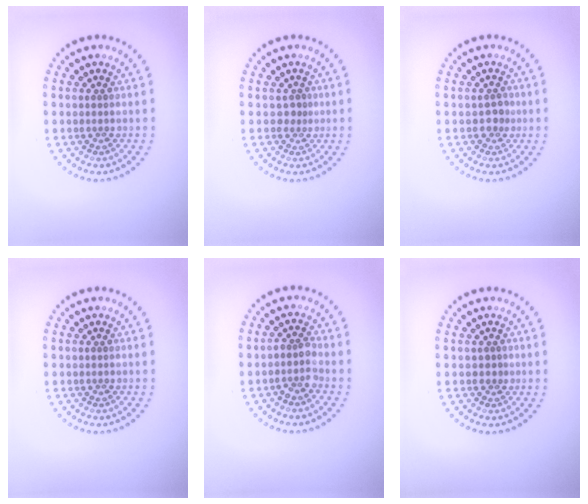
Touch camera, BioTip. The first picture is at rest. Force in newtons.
{"total": 0.8, "press": 0.4, "slide": 0.6}
{"total": 1.0, "press": 0.9, "slide": 0.6}
{"total": 0.0}
{"total": 1.7, "press": 1.5, "slide": 0.7}
{"total": 0.7, "press": 0.4, "slide": 0.6}